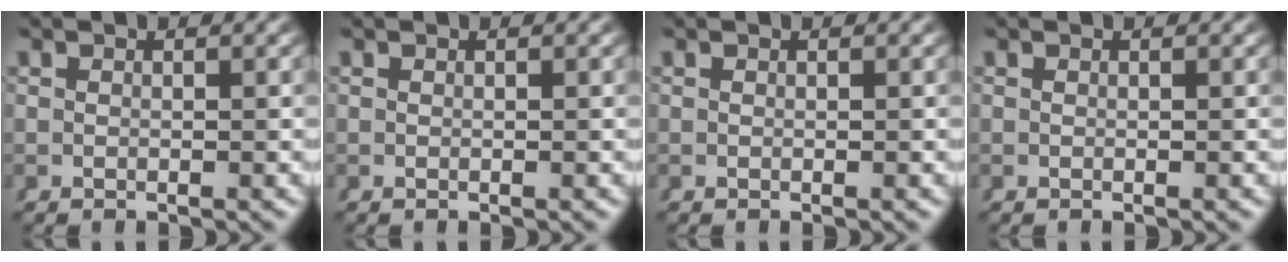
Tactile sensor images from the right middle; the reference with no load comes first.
{"total": 0.0}
{"total": 0.0}
{"total": 0.0}